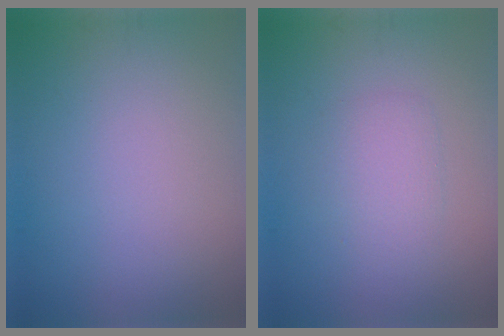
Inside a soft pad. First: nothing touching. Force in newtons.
{"total": 1.9, "press": 1.9, "slide": 0.0}